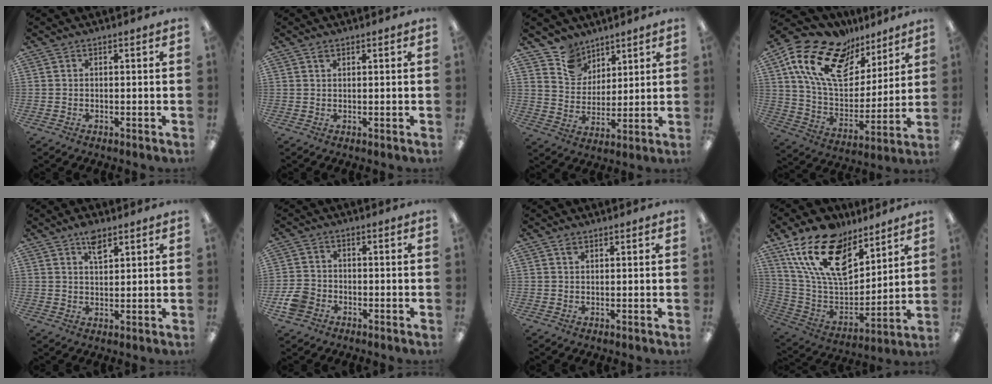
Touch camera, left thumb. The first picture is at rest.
{"total": 1.1, "force": [0.8, 0.5, 0.5], "torque": [-0.012, -0.001, 0.015]}
{"total": 9.1, "force": [7.1, 5.8, 0.4], "torque": [-0.026, -0.048, 0.139]}
{"total": 19.7, "force": [12.3, 10.7, 11.0], "torque": [-0.215, -0.063, 0.222]}
{"total": 4.6, "force": [3.2, 1.9, 2.7], "torque": [-0.045, -0.010, 0.054]}
{"total": 5.1, "force": [-2.5, 3.9, 2.2], "torque": [-0.050, 0.011, -0.047]}
{"total": 1.2, "force": [0.9, 0.6, 0.5], "torque": [-0.014, -0.002, 0.017]}
{"total": 21.0, "force": [12.9, 11.5, 11.9], "torque": [-0.232, -0.067, 0.236]}